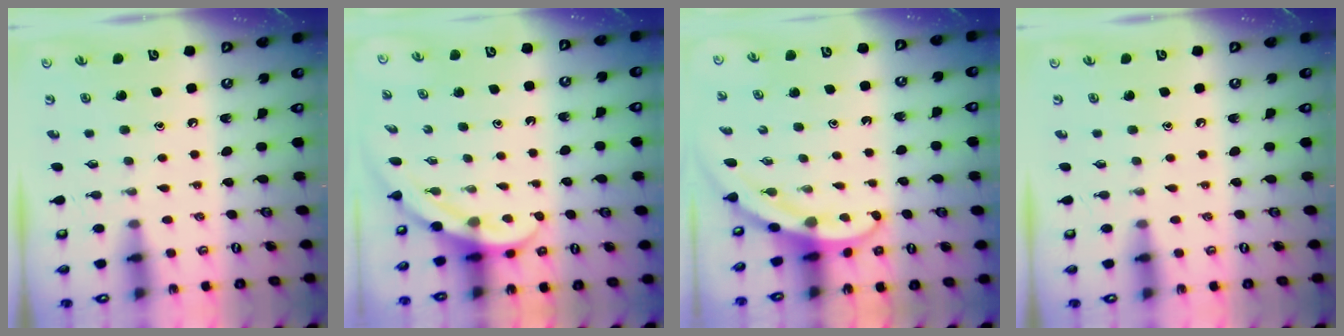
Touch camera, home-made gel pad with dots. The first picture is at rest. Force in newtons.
{"total": 5.4, "press": 5.4, "slide": 0.3}
{"total": 3.3, "press": 3.3, "slide": 0.1}
{"total": 0.0}